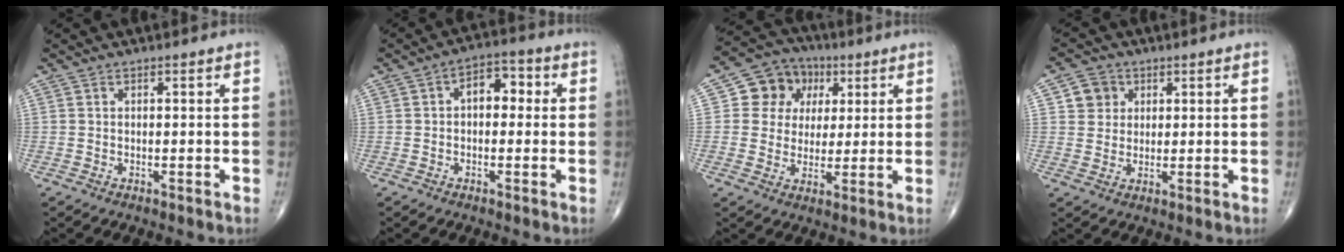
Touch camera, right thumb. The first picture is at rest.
{"total": 6.4, "force": [0.6, 4.0, 4.9], "torque": [-0.044, 0.023, -0.001]}
{"total": 10.3, "force": [3.0, 9.0, 3.9], "torque": [-0.020, 0.001, 0.043]}
{"total": 4.9, "force": [1.7, 4.4, 1.2], "torque": [0.006, -0.003, 0.027]}